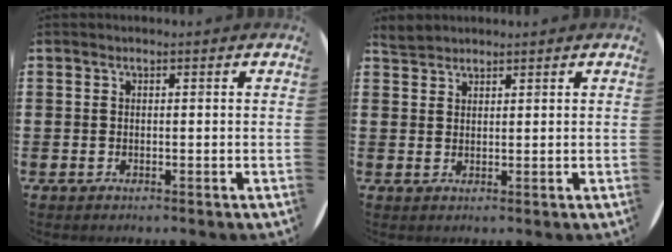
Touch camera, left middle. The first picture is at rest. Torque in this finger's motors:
{"motor_torque": [0.14, -0.13, -0.01, 0.00]}